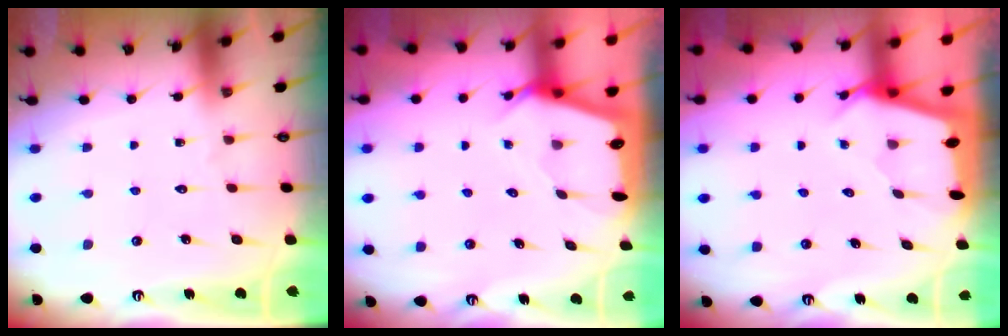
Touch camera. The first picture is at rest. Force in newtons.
{"total": 2.4, "press": 2.4, "slide": 0.2}
{"total": 3.7, "press": 3.7, "slide": 0.3}